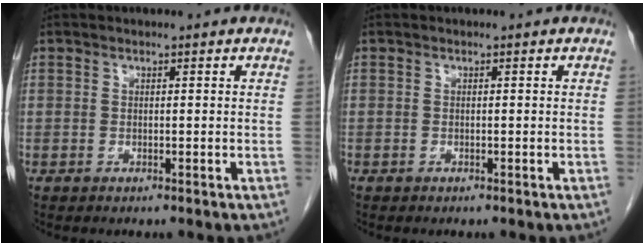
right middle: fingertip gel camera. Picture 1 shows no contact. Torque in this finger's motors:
{"motor_torque": [0.27, -0.44, 0.04, -0.02]}